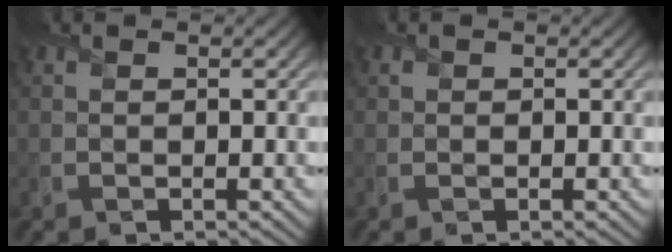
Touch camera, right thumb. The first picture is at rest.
{"total": 0.0}